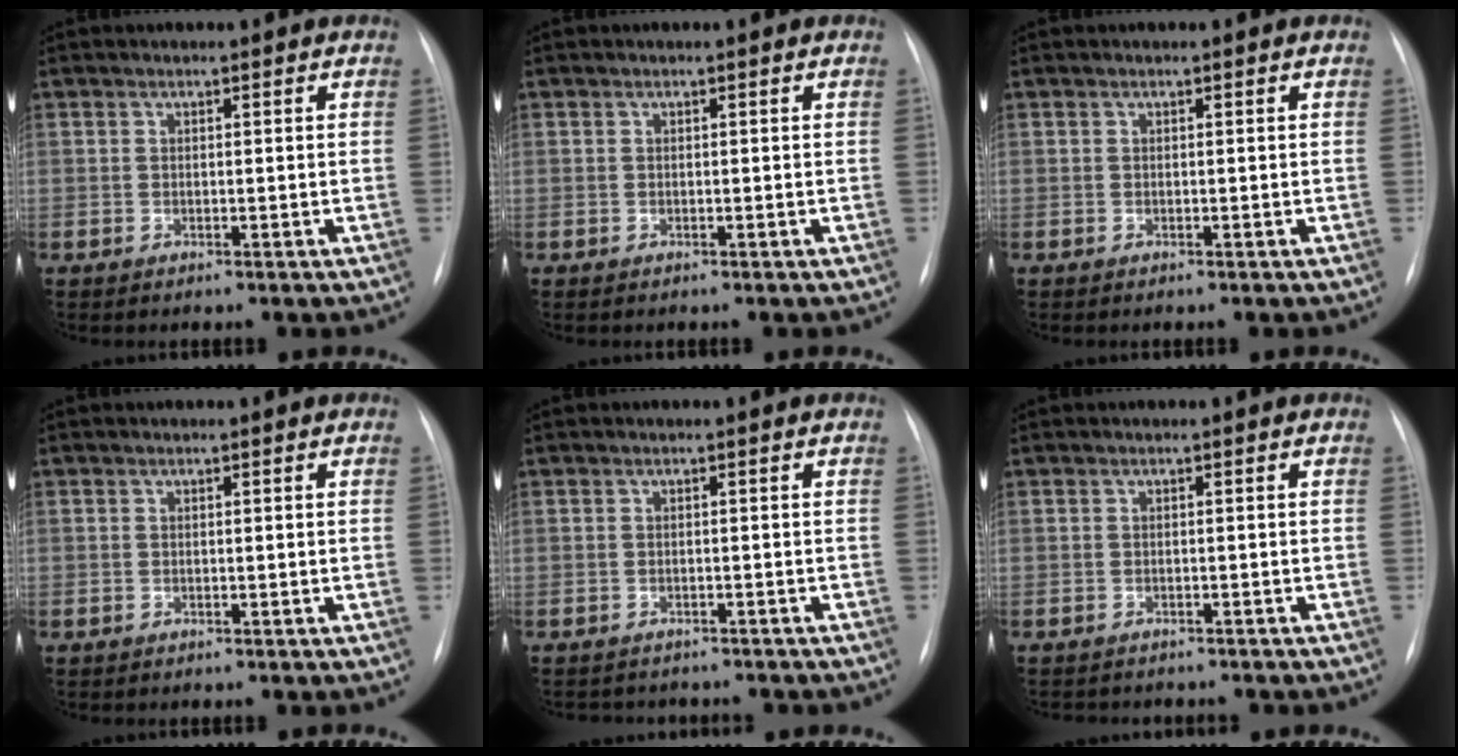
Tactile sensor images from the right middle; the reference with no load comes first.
{"total": 0.0}
{"total": 0.0}
{"total": 0.0}
{"total": 5.7, "force": [-5.2, 2.1, 1.2], "torque": [-0.014, 0.004, -0.056]}
{"total": 4.8, "force": [-4.3, 1.6, 1.3], "torque": [-0.016, -0.001, -0.048]}